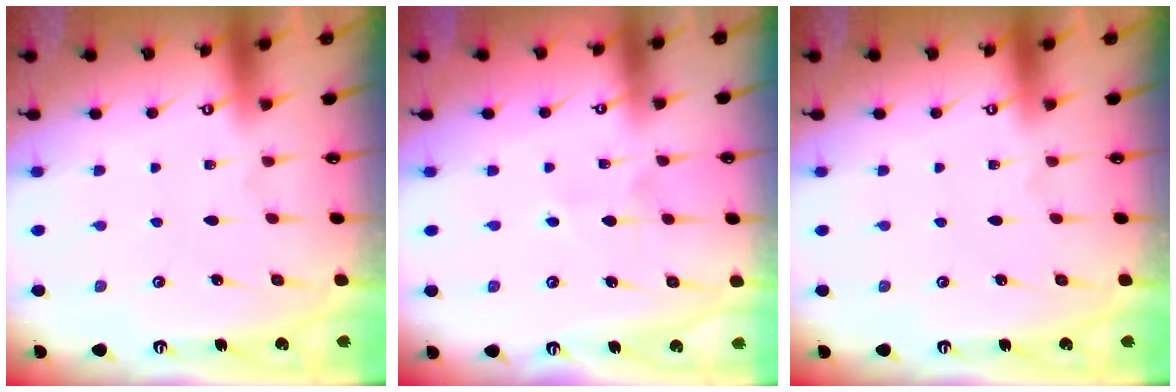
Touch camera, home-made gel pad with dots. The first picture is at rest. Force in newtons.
{"total": 3.2, "press": 3.2, "slide": 0.4}
{"total": 0.0}